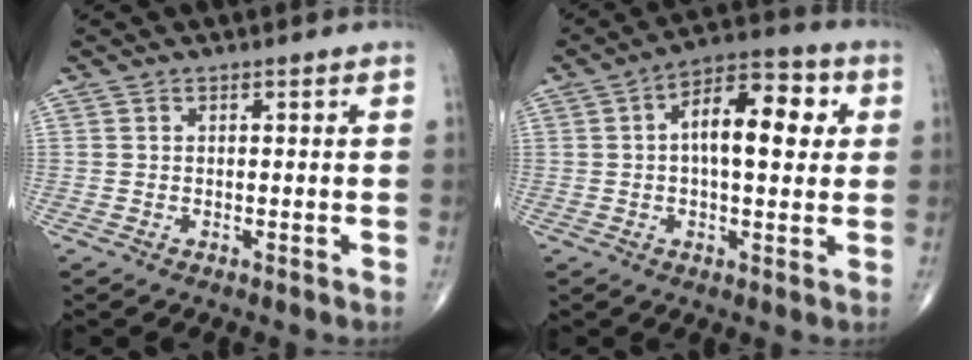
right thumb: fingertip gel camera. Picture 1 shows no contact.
{"total": 12.9, "force": [2.2, 6.1, 11.1], "torque": [-0.151, 0.021, 0.025]}